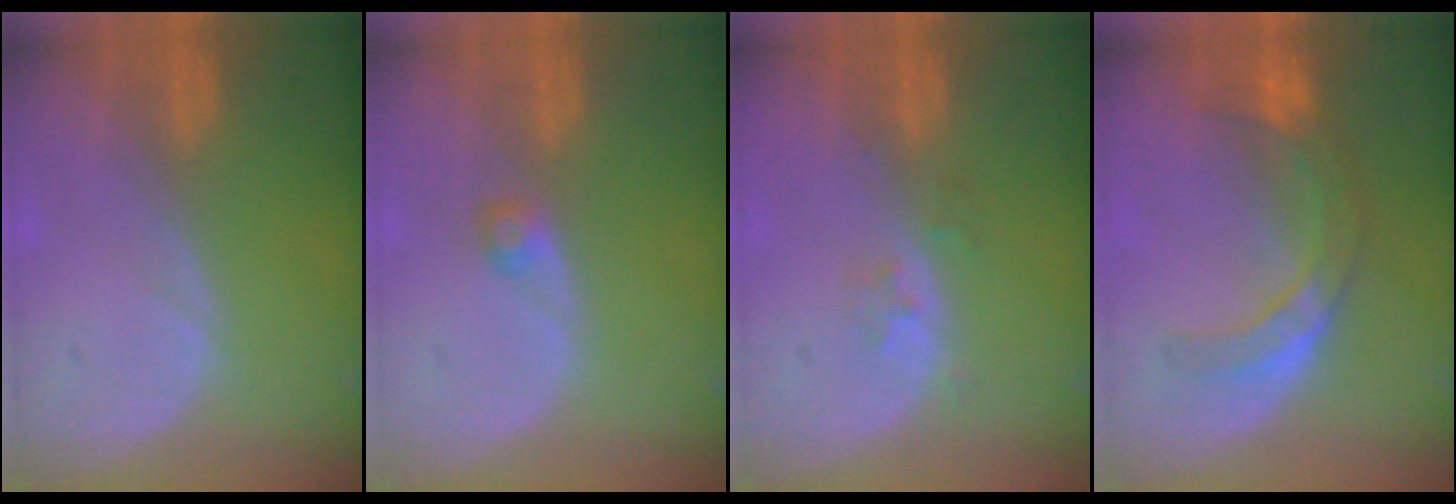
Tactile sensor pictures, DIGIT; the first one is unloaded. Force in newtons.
{"total": 1.6, "press": 1.6, "slide": 0.3}
{"total": 2.1, "press": 1.8, "slide": 1.2}
{"total": 7.3, "press": 6.4, "slide": 3.5}